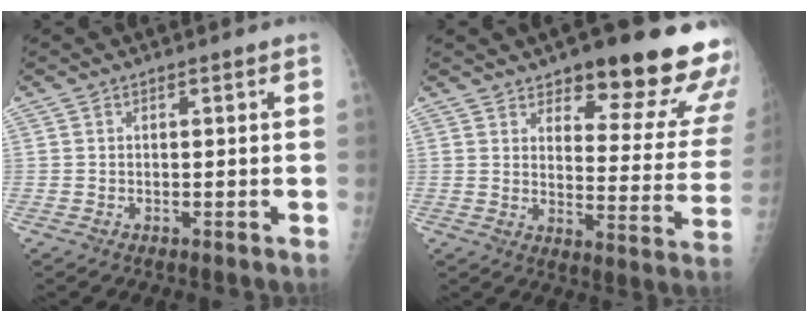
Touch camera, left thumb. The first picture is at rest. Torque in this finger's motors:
{"motor_torque": [0.38, 0.26, 0.37, -0.18, 0.06]}